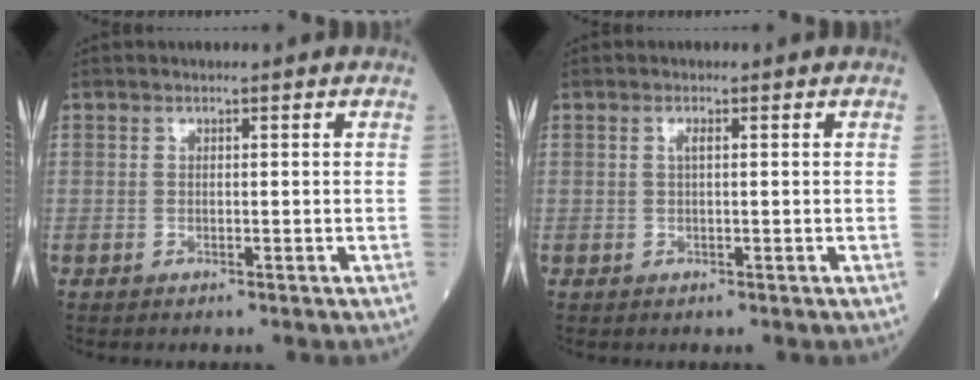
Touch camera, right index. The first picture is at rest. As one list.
[{"total": 0.9, "force": [0.2, 0.1, 0.8], "torque": [-0.019, 0.002, 0.002]}]